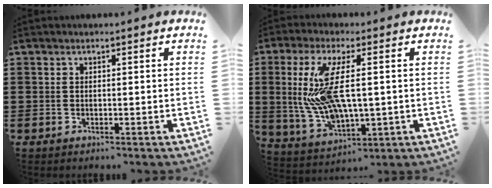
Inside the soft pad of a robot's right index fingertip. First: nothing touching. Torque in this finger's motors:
{"motor_torque": [1.47, -0.67, 1.05, 0.21]}